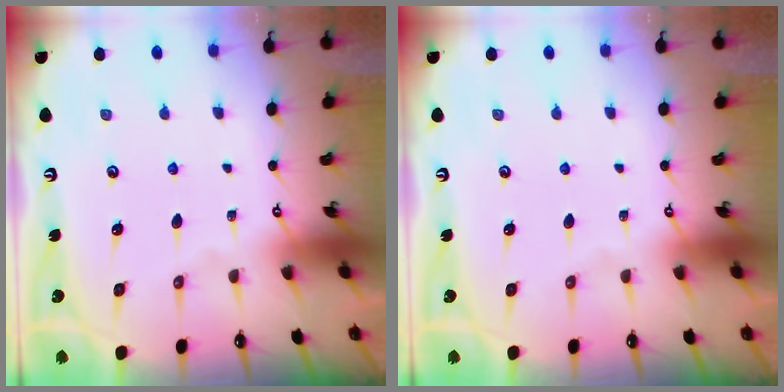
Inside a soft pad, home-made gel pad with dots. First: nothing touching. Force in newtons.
{"total": 0.0}